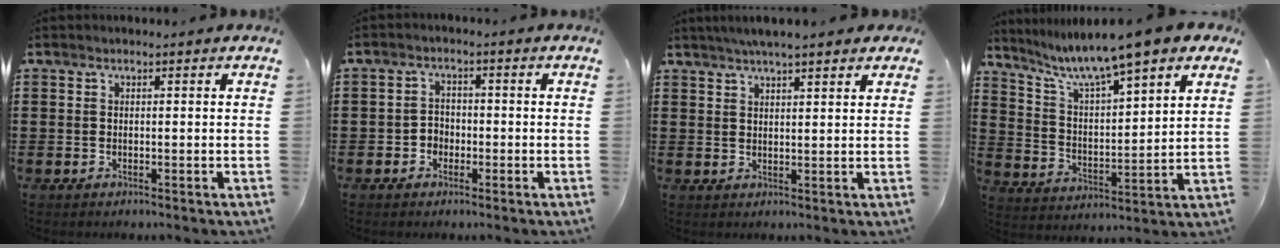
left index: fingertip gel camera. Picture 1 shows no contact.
{"total": 2.3, "force": [-1.3, 1.8, 0.6], "torque": [-0.018, 0.007, -0.030]}
{"total": 3.7, "force": [3.1, 0.3, 2.0], "torque": [-0.046, 0.005, 0.056]}
{"total": 7.7, "force": [6.6, -0.1, 3.9], "torque": [-0.104, -0.035, 0.103]}